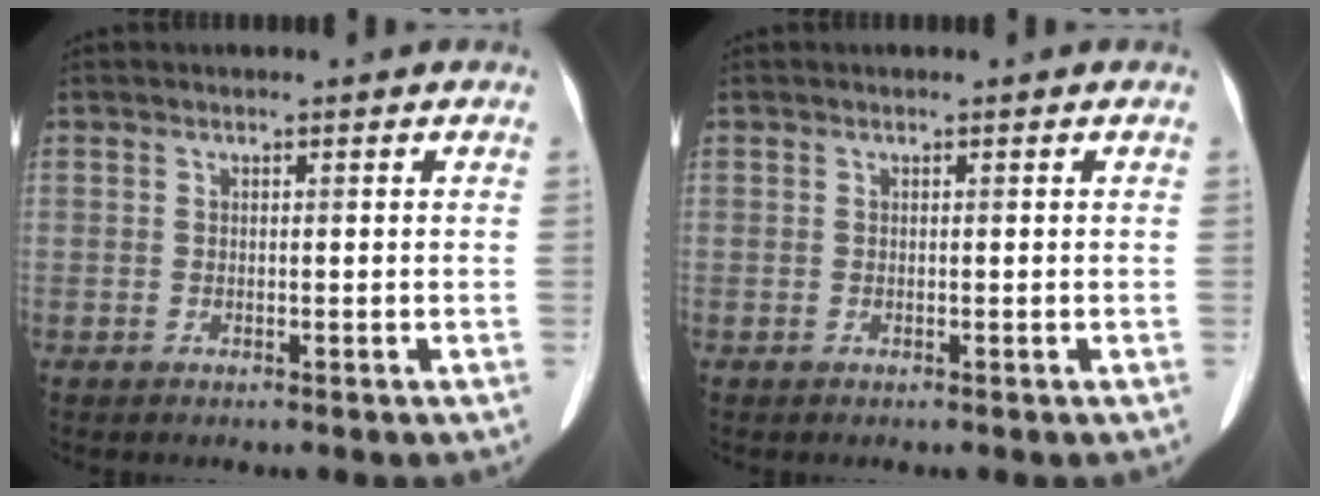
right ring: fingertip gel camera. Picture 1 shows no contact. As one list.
[{"total": 0.0}]